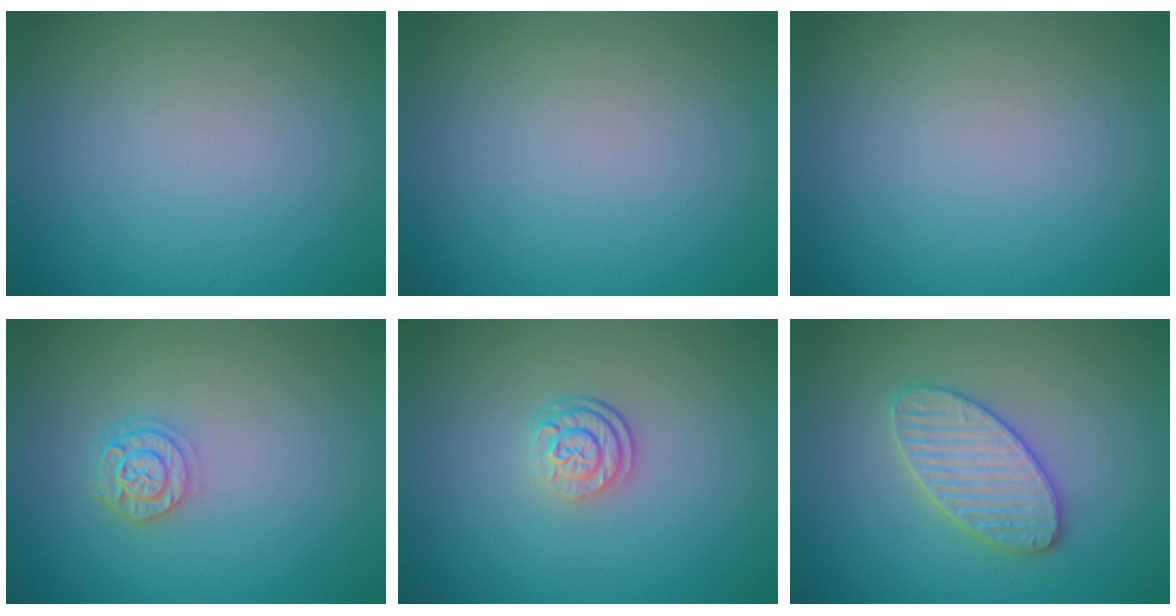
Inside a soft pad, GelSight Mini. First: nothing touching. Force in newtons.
{"total": 0.0}
{"total": 0.0}
{"total": 2.4, "press": 2.0, "slide": 1.3}
{"total": 2.5, "press": 1.9, "slide": 1.7}
{"total": 3.8, "press": 3.8, "slide": 0.3}